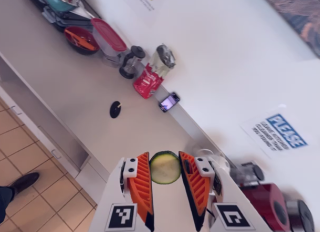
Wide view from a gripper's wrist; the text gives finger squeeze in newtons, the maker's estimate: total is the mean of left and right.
{"total": 8.7, "left": 9.2, "right": 8.1}